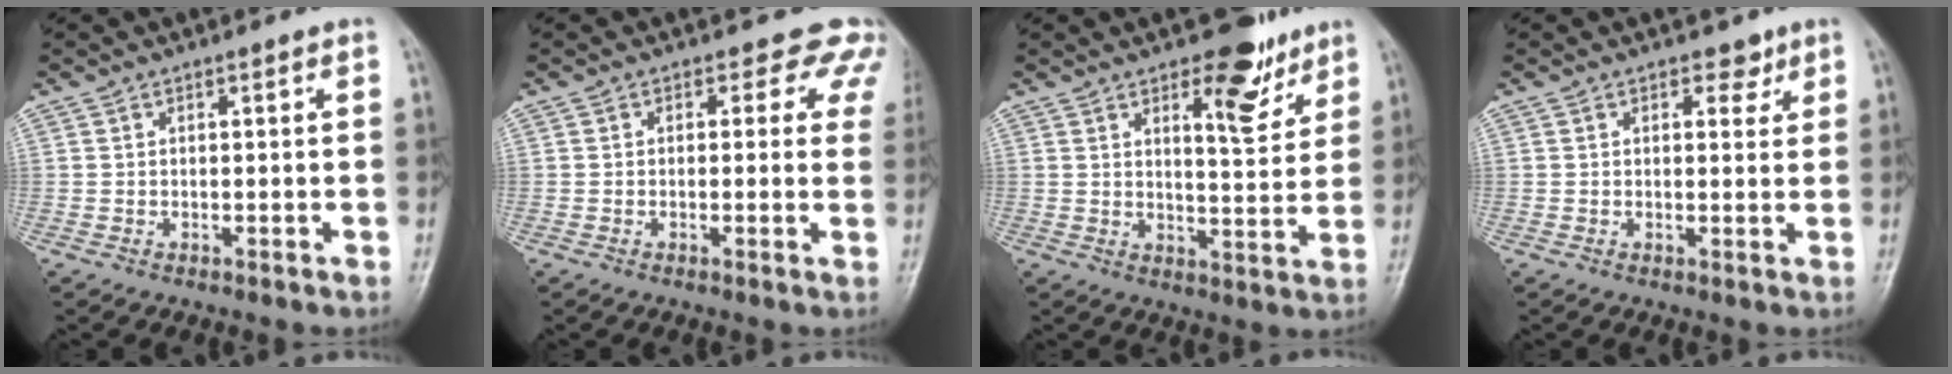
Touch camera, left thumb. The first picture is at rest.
{"total": 5.4, "force": [3.7, 3.5, 1.8], "torque": [0.019, -0.010, 0.014]}
{"total": 9.2, "force": [5.7, 3.6, 6.3], "torque": [-0.059, -0.037, 0.081]}
{"total": 2.6, "force": [1.6, 1.7, 1.1], "torque": [0.007, -0.007, 0.020]}